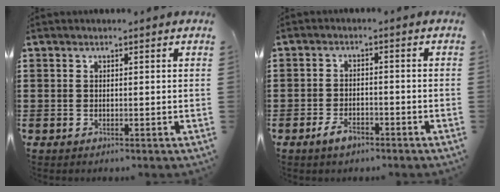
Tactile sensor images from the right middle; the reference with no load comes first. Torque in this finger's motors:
{"motor_torque": [1.18, -0.34, 0.03, 0.05]}